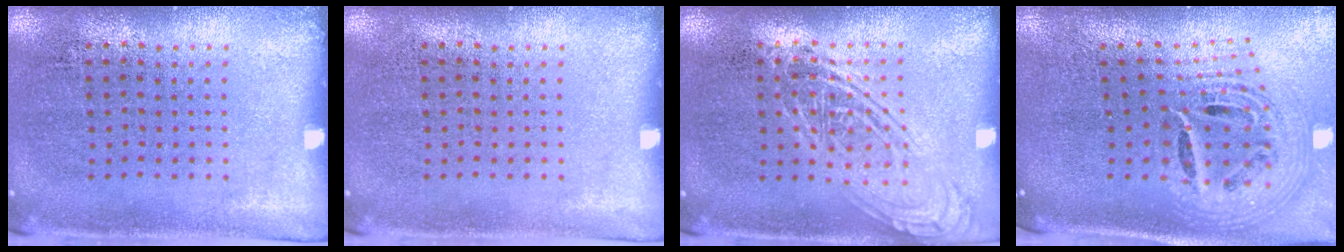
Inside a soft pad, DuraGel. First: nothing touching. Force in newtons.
{"total": 0.0}
{"total": 2.6, "press": 2.6, "slide": 0.4}
{"total": 2.7, "press": 1.8, "slide": 1.9}